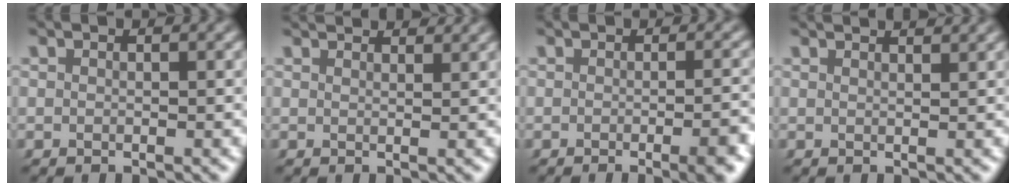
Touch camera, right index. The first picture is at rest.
{"total": 2.4, "force": [2.3, -0.3, 0.6], "torque": [0.002, 0.001, 0.034]}
{"total": 3.1, "force": [-1.4, 0.4, 2.7], "torque": [-0.028, 0.007, -0.031]}
{"total": 1.9, "force": [1.7, -0.4, 0.8], "torque": [-0.003, 0.001, 0.027]}